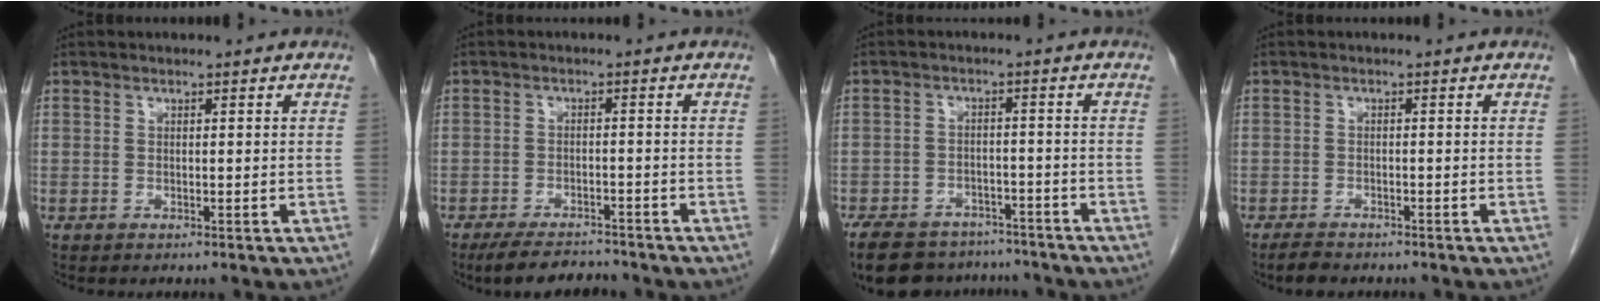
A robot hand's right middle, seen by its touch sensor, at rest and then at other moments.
{"total": 6.3, "force": [-5.7, 1.7, 2.1], "torque": [-0.034, -0.012, -0.092]}
{"total": 15.1, "force": [-12.3, 7.0, 5.2], "torque": [-0.111, 0.001, -0.165]}
{"total": 2.7, "force": [-2.3, 0.9, 1.1], "torque": [-0.022, -0.005, -0.035]}